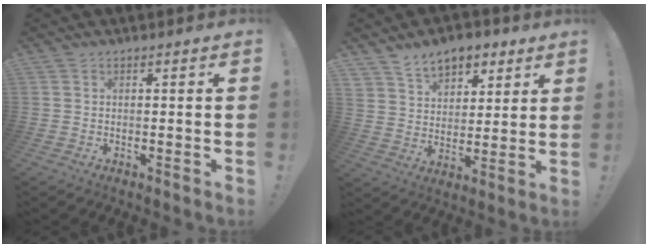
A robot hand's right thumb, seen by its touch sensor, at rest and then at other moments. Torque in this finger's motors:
{"motor_torque": [-0.04, 0.16, 0.05, 0.21, 0.00]}